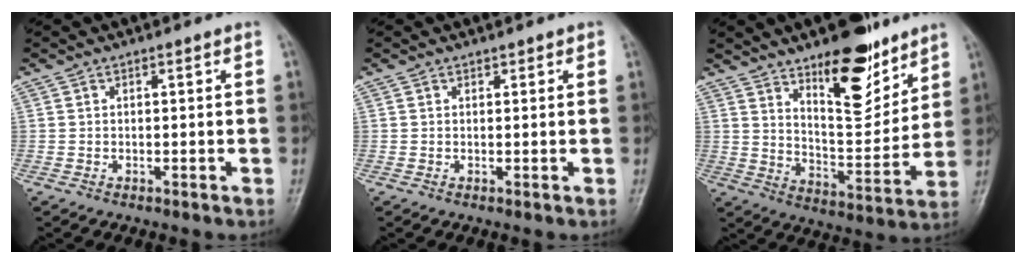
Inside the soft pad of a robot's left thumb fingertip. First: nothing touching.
{"total": 0.9, "force": [0.6, 0.5, 0.2], "torque": [0.006, -0.003, 0.005]}
{"total": 16.1, "force": [10.4, 6.2, 10.6], "torque": [-0.118, -0.079, 0.173]}